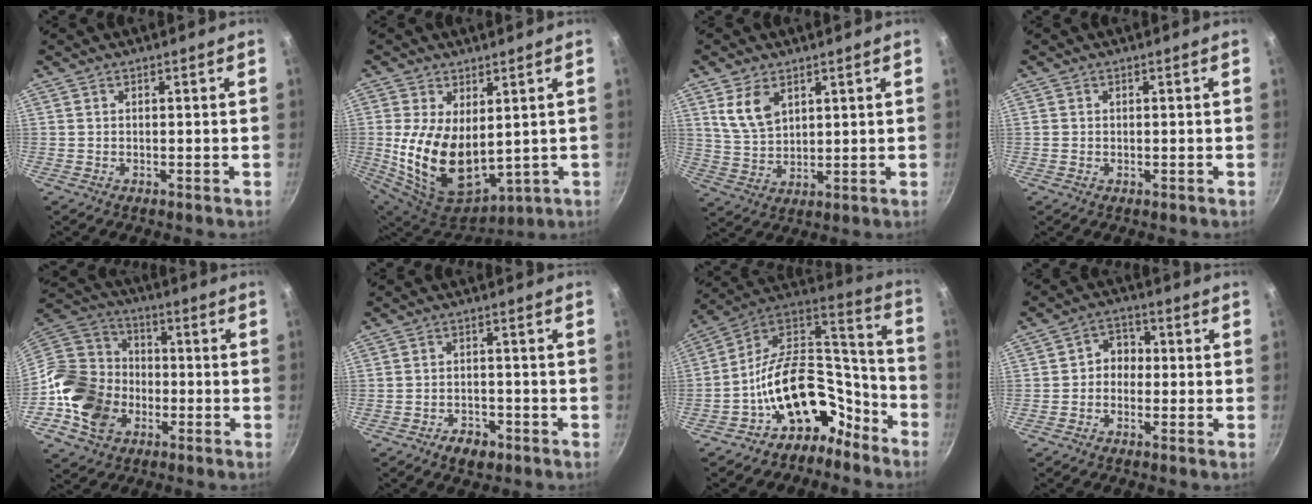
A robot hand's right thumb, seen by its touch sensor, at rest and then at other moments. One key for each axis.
{"total": 16.7, "fx": 1.1, "fy": 9.9, "fz": 13.4, "tx": -0.243, "ty": -0.033, "tz": 0.049}
{"total": 7.6, "fx": 3.7, "fy": 4.6, "fz": 4.8, "tx": -0.079, "ty": -0.021, "tz": 0.081}
{"total": 0.6, "fx": 0.0, "fy": 0.6, "fz": 0.2, "tx": -0.001, "ty": -0.002, "tz": -0.001}
{"total": 18.3, "fx": -5.5, "fy": 14.7, "fz": 9.4, "tx": -0.173, "ty": 0.043, "tz": -0.106}
{"total": 4.4, "fx": -2.8, "fy": 2.6, "fz": 2.0, "tx": -0.023, "ty": 0.022, "tz": -0.039}
{"total": 19.2, "fx": -9.8, "fy": 12.5, "fz": 10.8, "tx": -0.117, "ty": 0.104, "tz": -0.158}
{"total": 4.9, "fx": -0.5, "fy": 4.1, "fz": 2.6, "tx": -0.005, "ty": 0.019, "tz": -0.020}